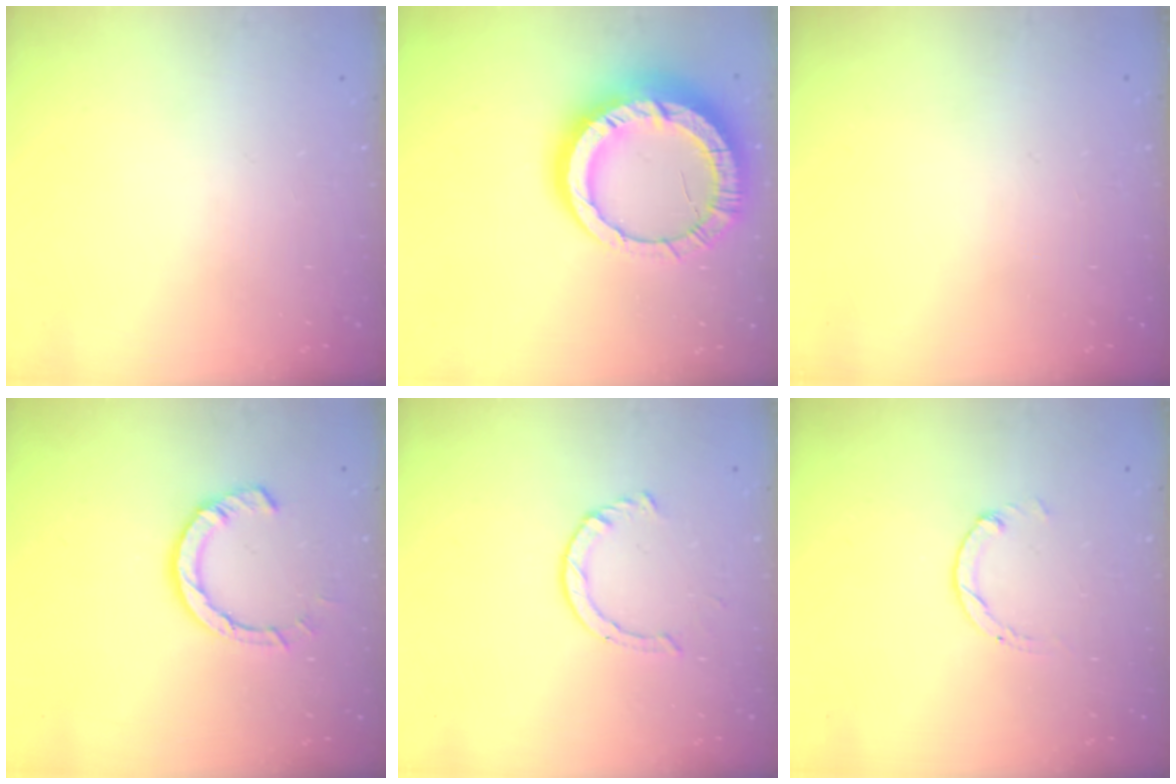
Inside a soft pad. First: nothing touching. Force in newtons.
{"total": 19.3, "press": 19.2, "slide": 1.9}
{"total": 2.6, "press": 2.6, "slide": 0.2}
{"total": 7.8, "press": 7.7, "slide": 1.2}
{"total": 2.3, "press": 2.3, "slide": 0.2}
{"total": 0.7, "press": 0.7, "slide": 0.2}